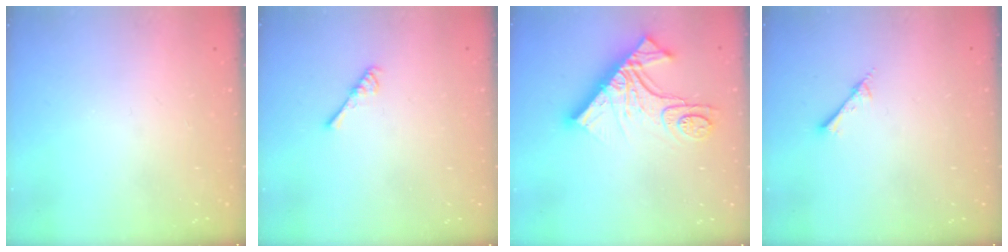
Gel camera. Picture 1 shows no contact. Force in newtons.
{"total": 2.7, "press": 2.6, "slide": 0.4}
{"total": 16.4, "press": 16.3, "slide": 1.6}
{"total": 2.6, "press": 2.6, "slide": 0.3}